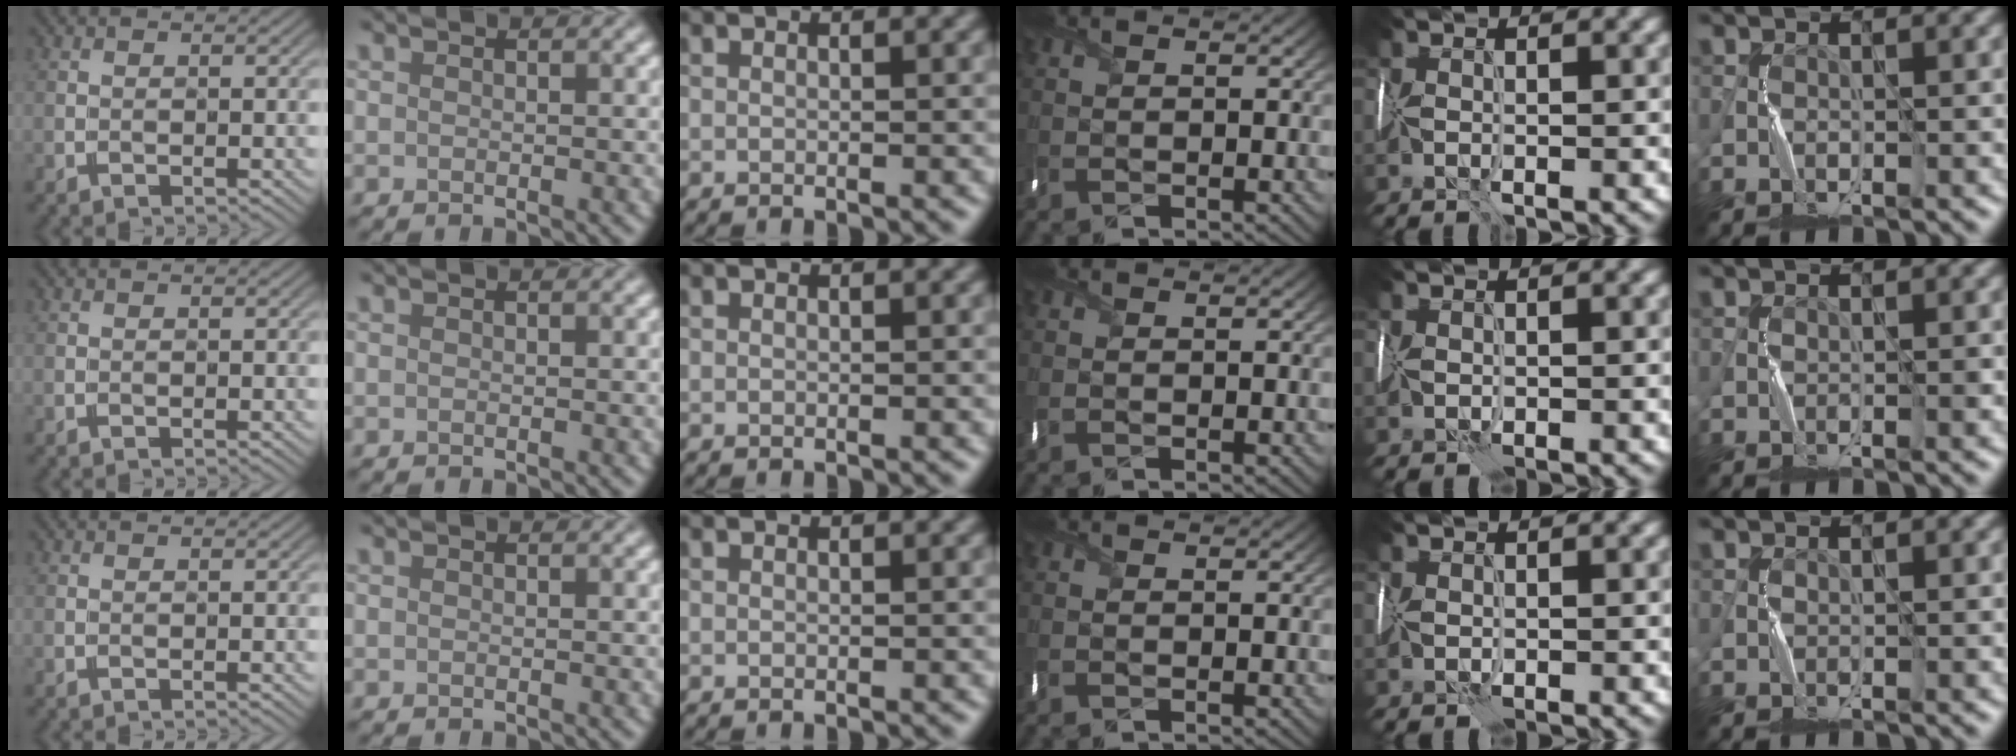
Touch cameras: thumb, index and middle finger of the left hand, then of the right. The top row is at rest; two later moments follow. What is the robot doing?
{"motion": "wrap", "object": "sponge"}